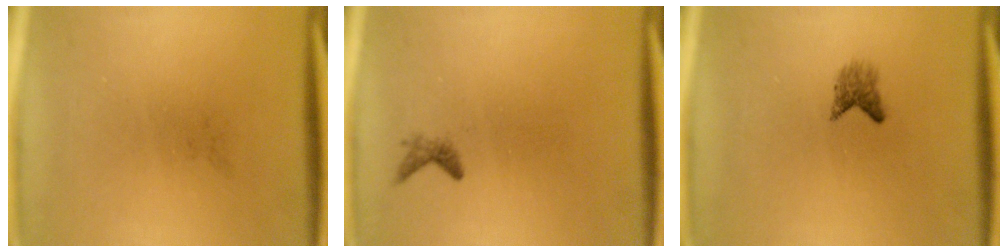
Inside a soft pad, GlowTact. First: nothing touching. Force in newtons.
{"total": 0.9}
{"total": 1.8}